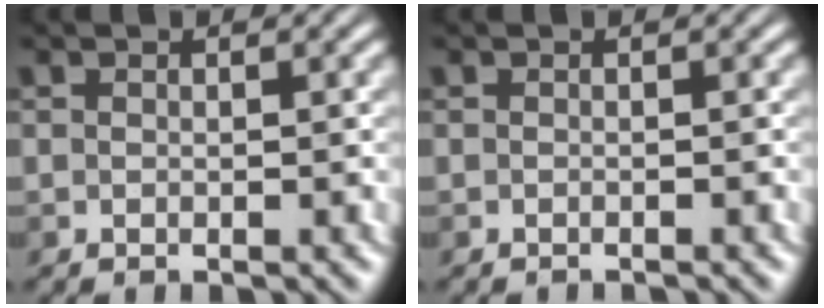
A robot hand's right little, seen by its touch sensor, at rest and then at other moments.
{"total": 0.8, "force": [-0.8, 0.1, 0.2], "torque": [0.003, -0.002, -0.013]}